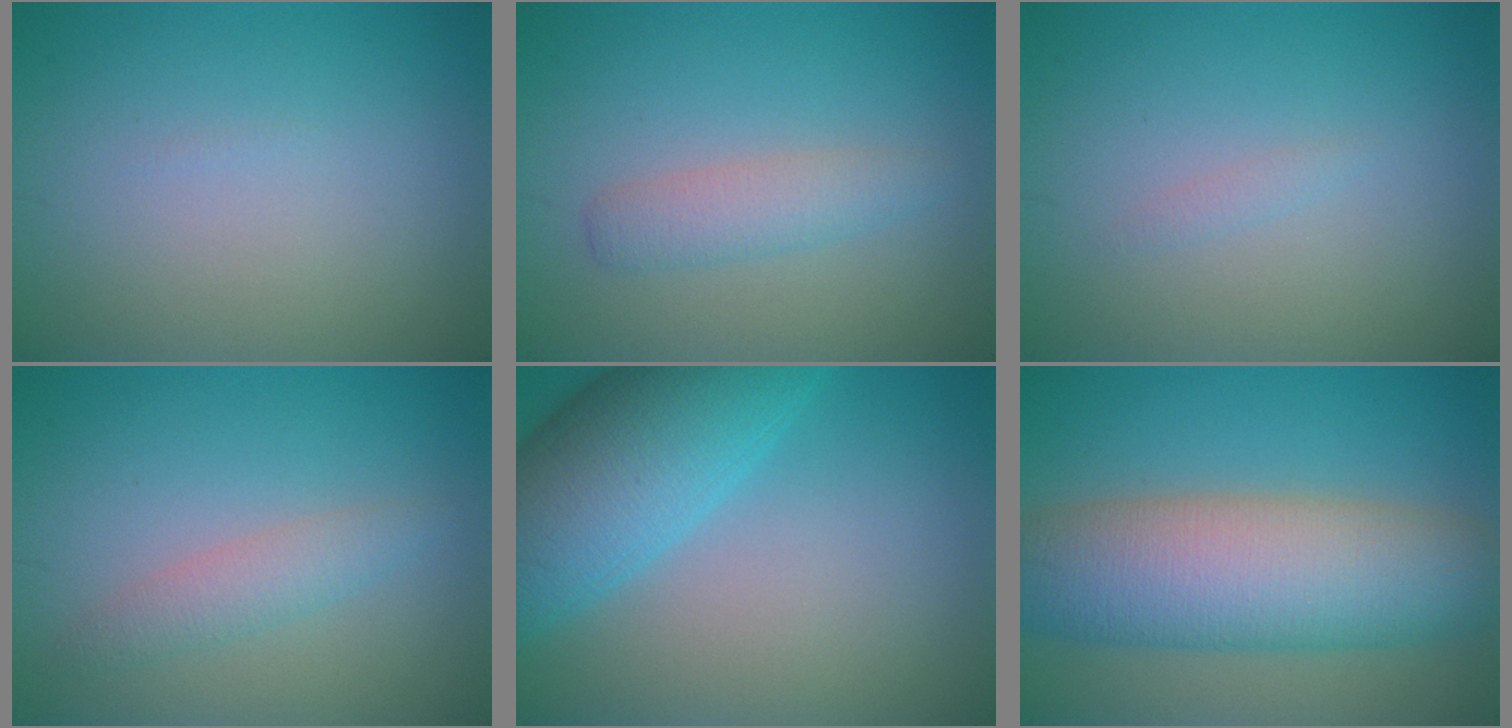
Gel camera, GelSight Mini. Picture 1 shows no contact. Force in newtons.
{"total": 2.3, "press": 2.3, "slide": 0.0}
{"total": 0.6, "press": 0.6, "slide": 0.0}
{"total": 2.1, "press": 2.1, "slide": 0.1}
{"total": 9.3, "press": 9.3, "slide": 0.4}
{"total": 10.8, "press": 10.8, "slide": 0.5}